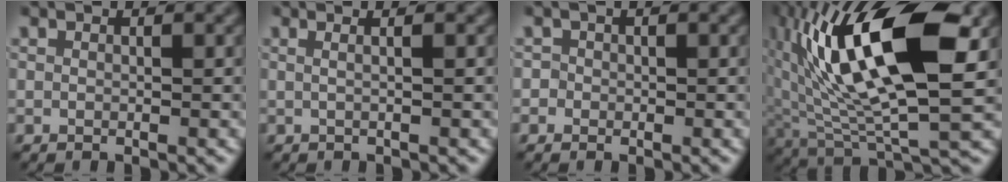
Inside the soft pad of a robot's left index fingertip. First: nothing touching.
{"total": 2.8, "force": [0.9, 1.4, 2.3], "torque": [-0.009, 0.009, -0.024]}
{"total": 0.8, "force": [-0.3, 0.7, 0.1], "torque": [0.003, -0.003, -0.007]}
{"total": 16.1, "force": [4.3, 6.2, 14.2], "torque": [-0.273, 0.007, 0.077]}